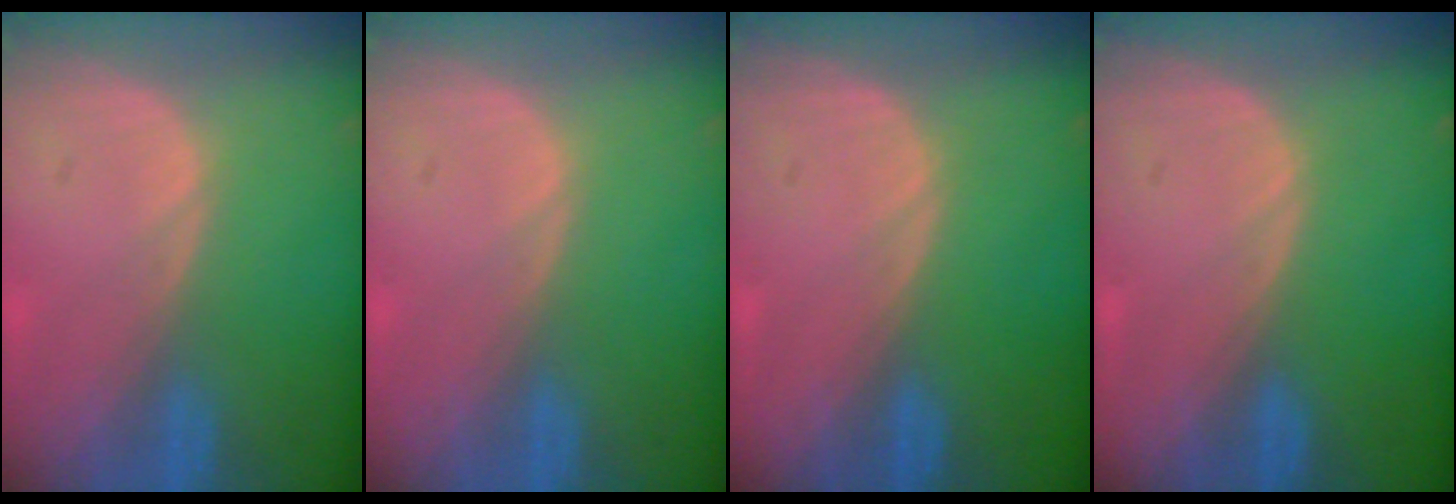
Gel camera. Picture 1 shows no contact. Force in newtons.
{"total": 0.0}
{"total": 0.0}
{"total": 0.0}